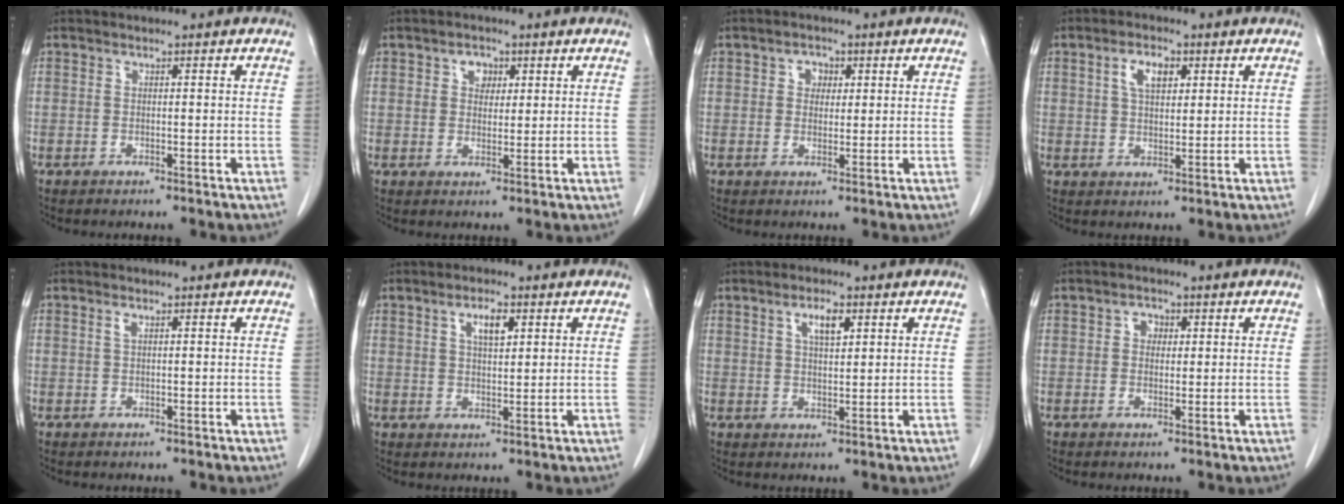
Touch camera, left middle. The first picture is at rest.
{"total": 3.0, "force": [1.4, 2.2, 1.5], "torque": [-0.026, 0.004, 0.022]}
{"total": 2.5, "force": [0.9, 1.9, 1.4], "torque": [-0.022, 0.004, 0.014]}
{"total": 4.5, "force": [1.9, 2.3, 3.4], "torque": [-0.066, 0.008, 0.034]}
{"total": 0.6, "force": [0.3, 0.2, 0.5], "torque": [-0.013, -0.001, 0.005]}
{"total": 3.9, "force": [1.8, 1.2, 3.2], "torque": [-0.058, -0.001, 0.031]}
{"total": 3.9, "force": [1.9, 1.1, 3.2], "torque": [-0.059, 0.000, 0.033]}
{"total": 2.0, "force": [0.6, 1.5, 1.2], "torque": [-0.019, 0.002, 0.008]}